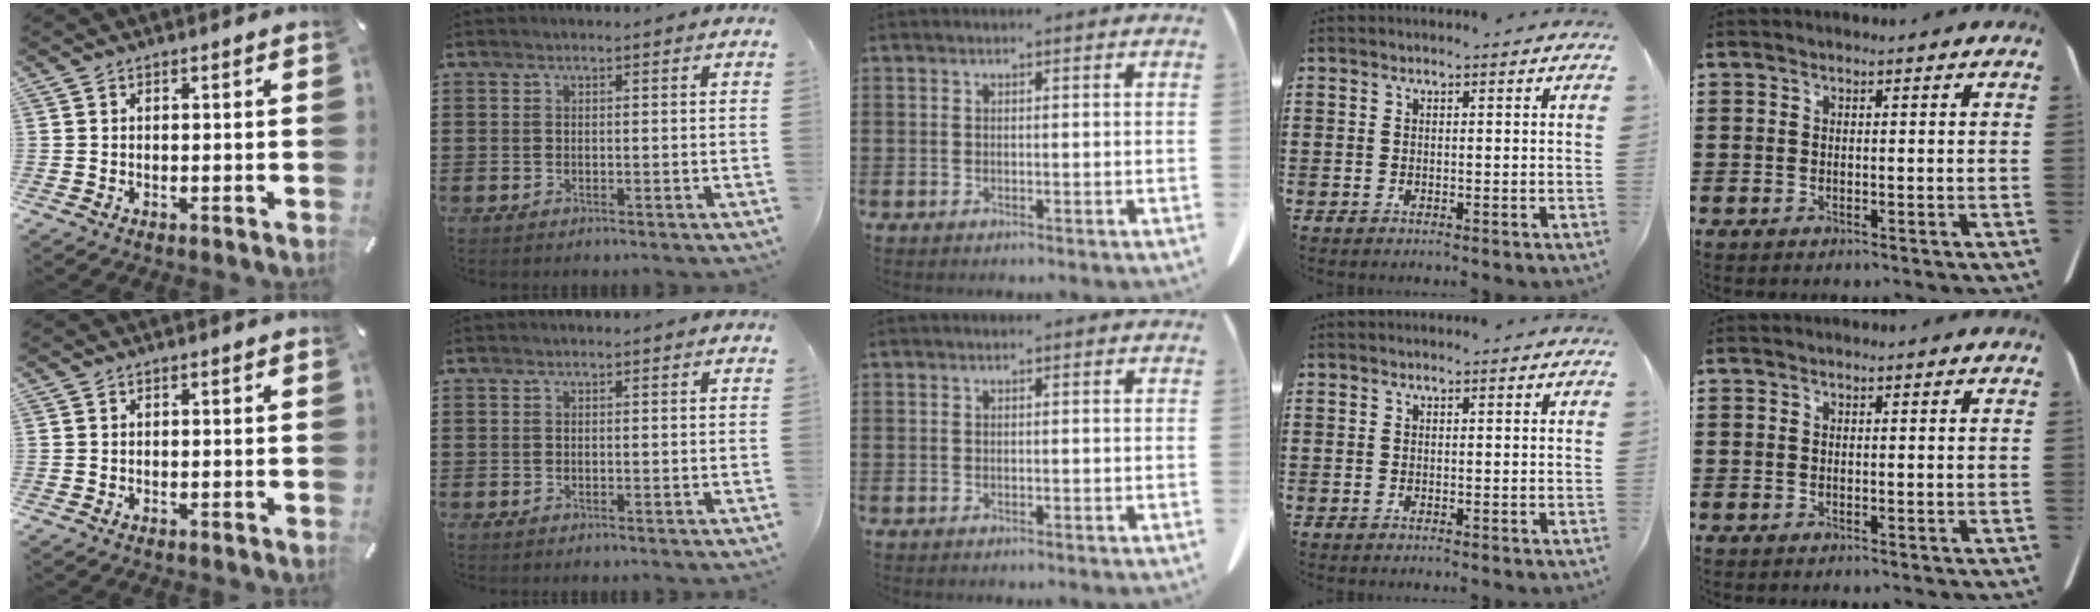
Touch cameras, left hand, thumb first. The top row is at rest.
{}